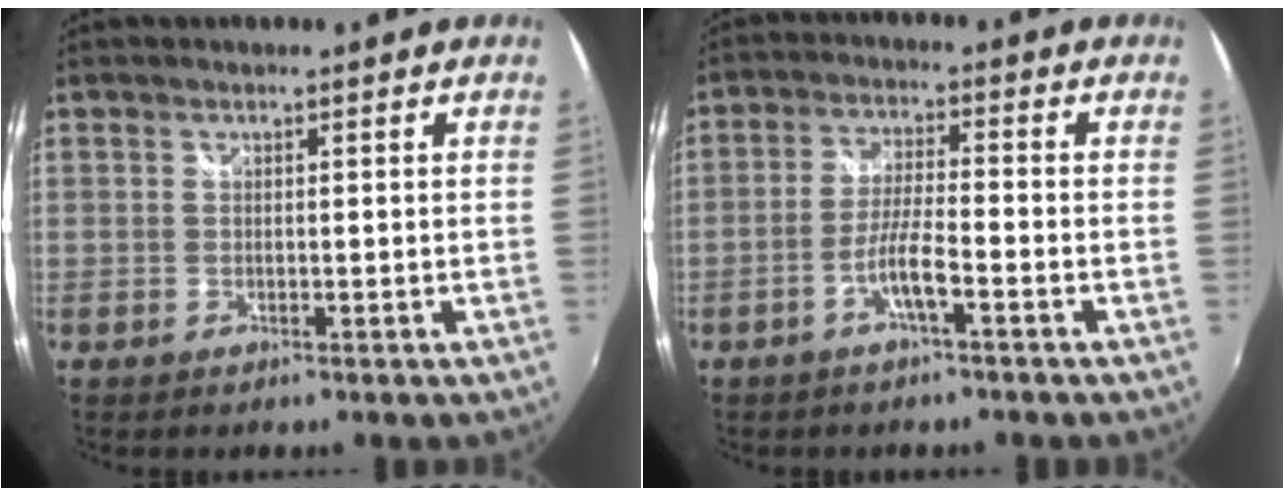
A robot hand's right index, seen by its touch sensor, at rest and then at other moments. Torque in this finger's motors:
{"motor_torque": [0.61, -0.54, 0.34, 0.10]}